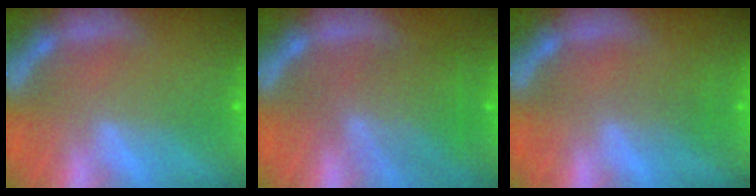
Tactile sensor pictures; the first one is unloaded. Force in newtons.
{"total": 5.5}
{"total": 1.5}